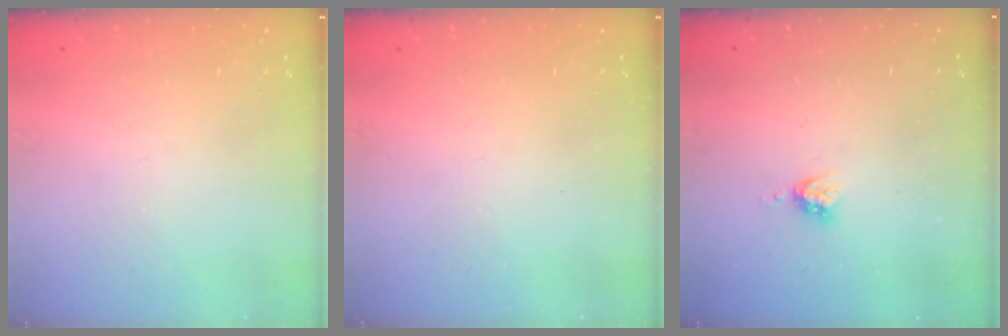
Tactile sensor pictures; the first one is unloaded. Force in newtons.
{"total": 0.0}
{"total": 3.8, "press": 3.8, "slide": 0.1}